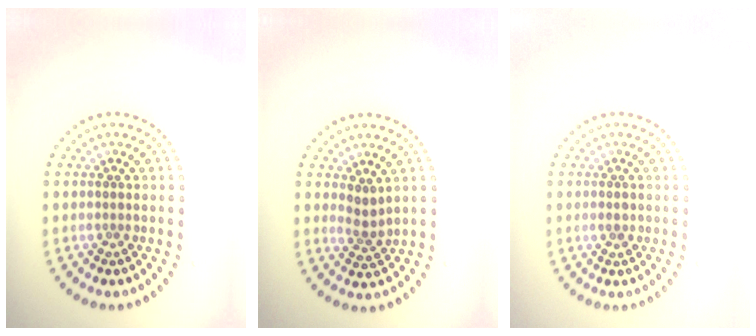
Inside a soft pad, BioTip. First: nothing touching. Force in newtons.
{"total": 1.9, "press": 1.3, "slide": 1.3}
{"total": 1.1, "press": 1.1, "slide": 0.2}